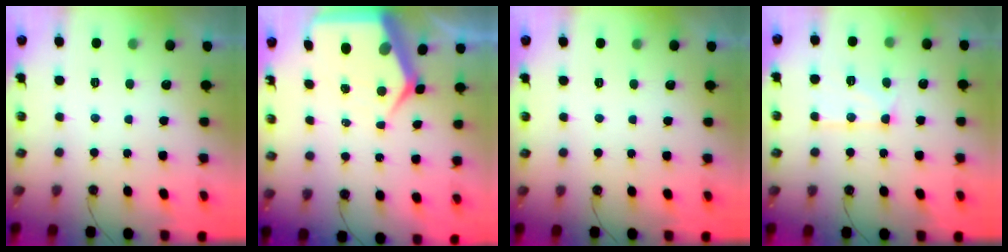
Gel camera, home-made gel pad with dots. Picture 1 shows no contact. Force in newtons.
{"total": 11.5, "press": 11.4, "slide": 0.9}
{"total": 0.0}
{"total": 11.9, "press": 11.9, "slide": 0.8}